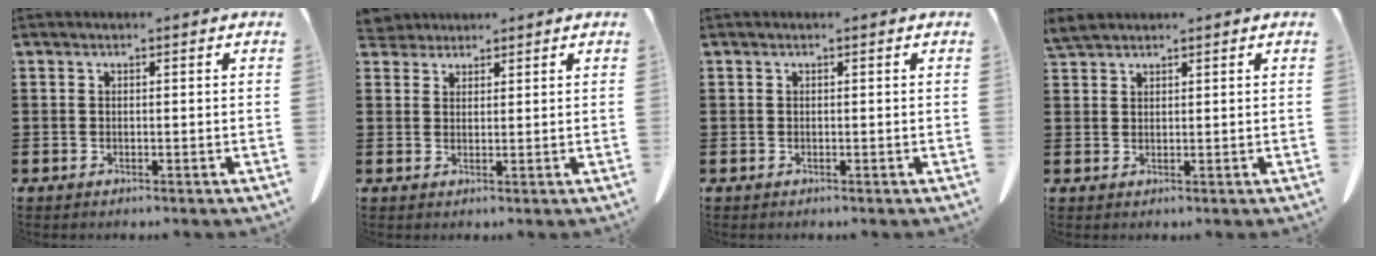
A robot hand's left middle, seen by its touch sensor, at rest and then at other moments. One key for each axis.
{"total": 2.6, "fx": 2.5, "fy": 0.8, "fz": 0.1, "tx": -0.010, "ty": -0.001, "tz": 0.050}
{"total": 0.0}
{"total": 2.5, "fx": 2.3, "fy": 0.5, "fz": 0.6, "tx": -0.021, "ty": 0.000, "tz": 0.047}